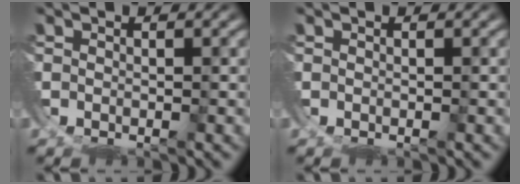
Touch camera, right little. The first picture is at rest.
{"total": 0.0}